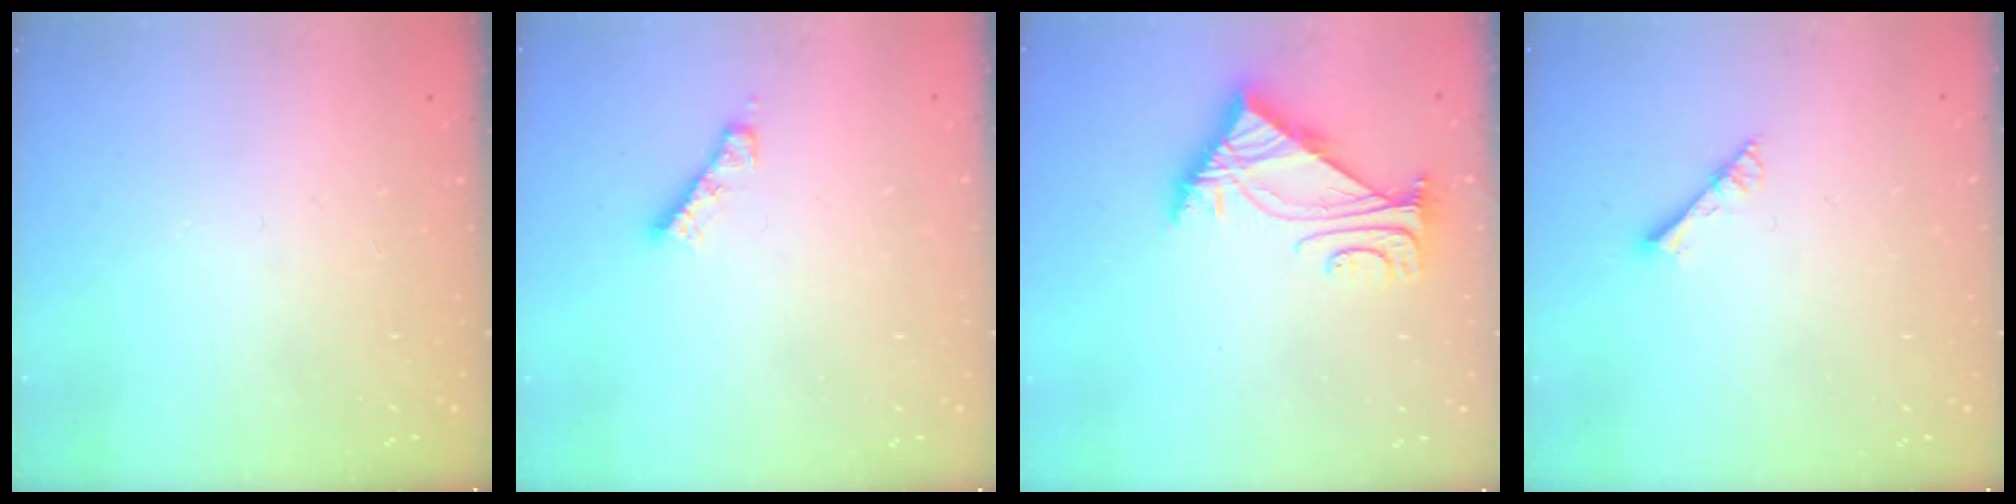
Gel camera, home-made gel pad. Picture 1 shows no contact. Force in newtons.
{"total": 4.0, "press": 4.0, "slide": 0.2}
{"total": 5.4, "press": 5.3, "slide": 0.9}
{"total": 2.9, "press": 2.9, "slide": 0.3}